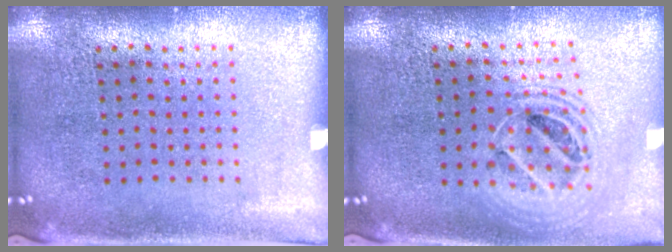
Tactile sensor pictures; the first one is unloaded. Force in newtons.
{"total": 1.7, "press": 1.4, "slide": 0.9}